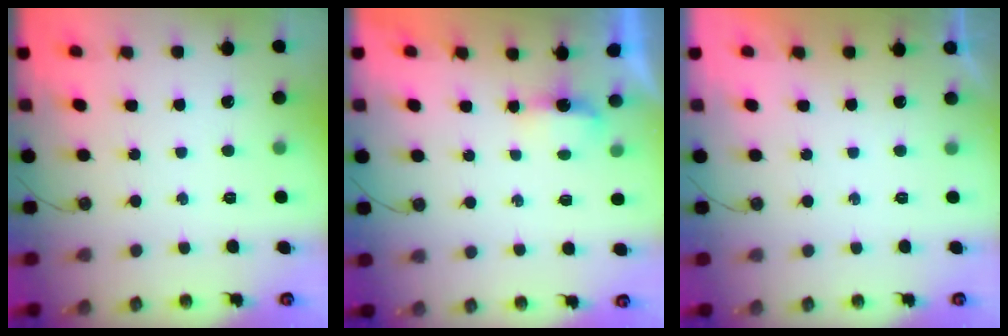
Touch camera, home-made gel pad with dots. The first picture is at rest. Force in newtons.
{"total": 3.3, "press": 3.2, "slide": 0.6}
{"total": 0.0}